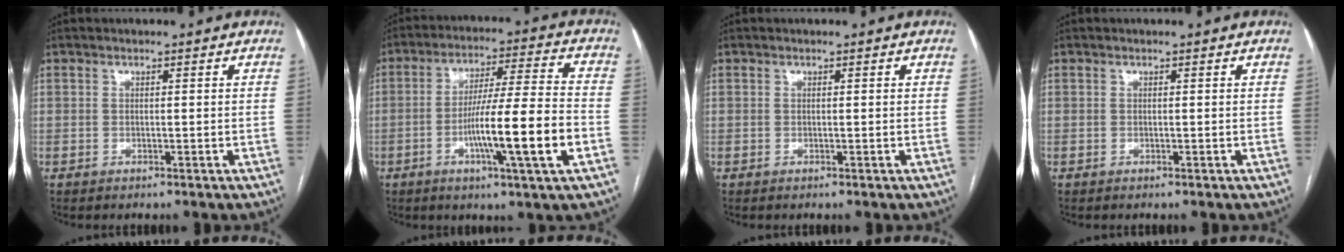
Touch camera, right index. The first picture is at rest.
{"total": 14.3, "force": [-4.3, -0.4, 13.6], "torque": [-0.233, -0.003, -0.074]}
{"total": 0.0}
{"total": 0.0}